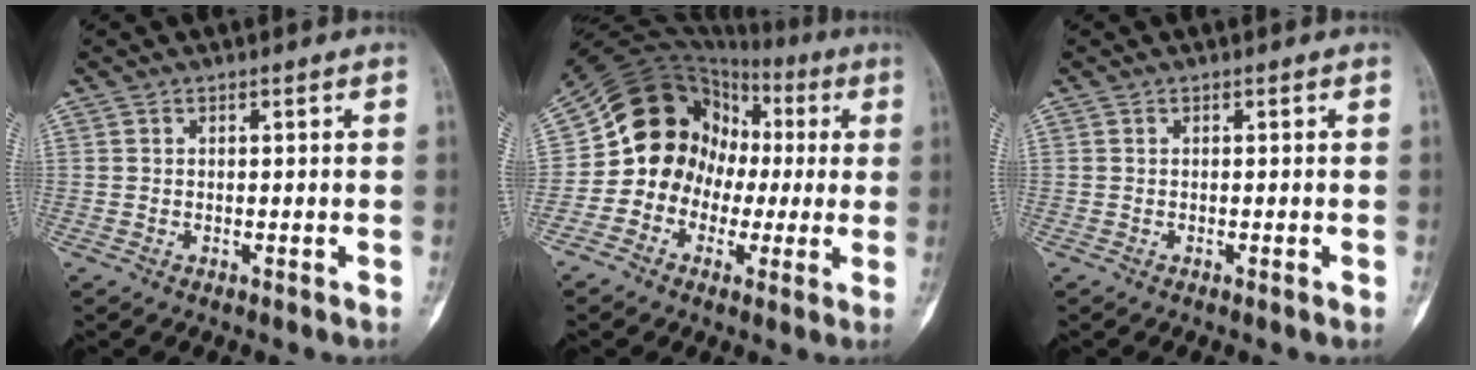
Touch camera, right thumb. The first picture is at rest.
{"total": 14.9, "force": [-0.9, 13.6, 6.0], "torque": [-0.063, 0.064, -0.018]}
{"total": 0.6, "force": [-0.2, 0.0, 0.6], "torque": [-0.012, -0.001, -0.001]}